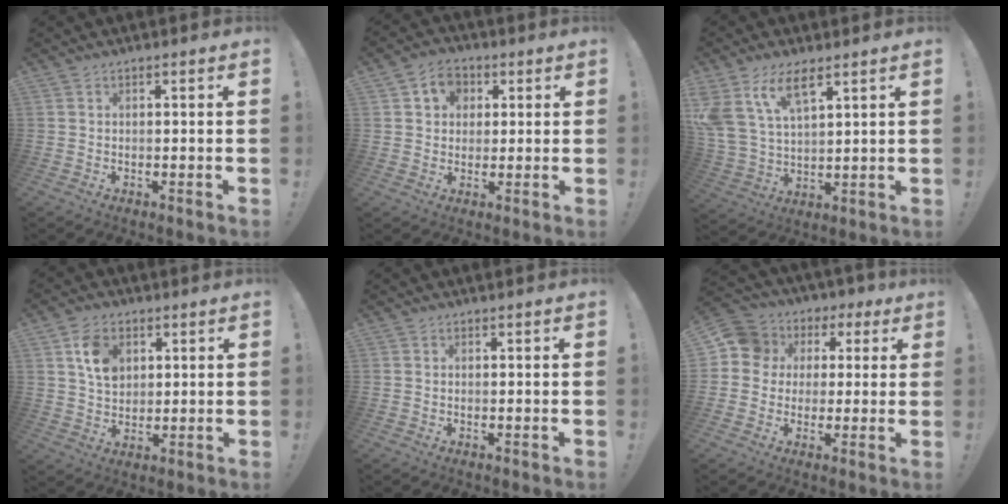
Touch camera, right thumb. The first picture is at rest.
{"total": 7.6, "force": [2.4, 6.5, 3.1], "torque": [-0.048, 0.000, 0.047]}
{"total": 12.1, "force": [7.7, 5.6, 7.4], "torque": [-0.175, -0.027, 0.145]}
{"total": 8.7, "force": [3.5, 6.4, 4.9], "torque": [-0.074, -0.003, 0.068]}
{"total": 0.0}
{"total": 9.2, "force": [1.6, 8.5, 2.9], "torque": [-0.041, 0.002, 0.036]}